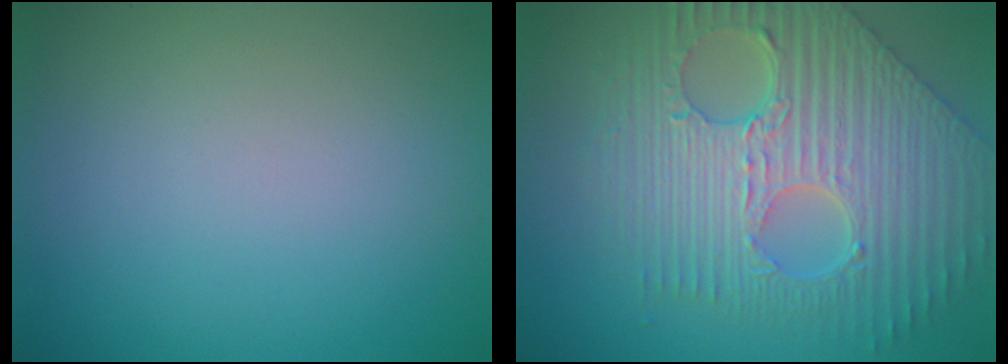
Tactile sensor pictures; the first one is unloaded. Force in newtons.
{"total": 9.8, "press": 6.8, "slide": 7.1}